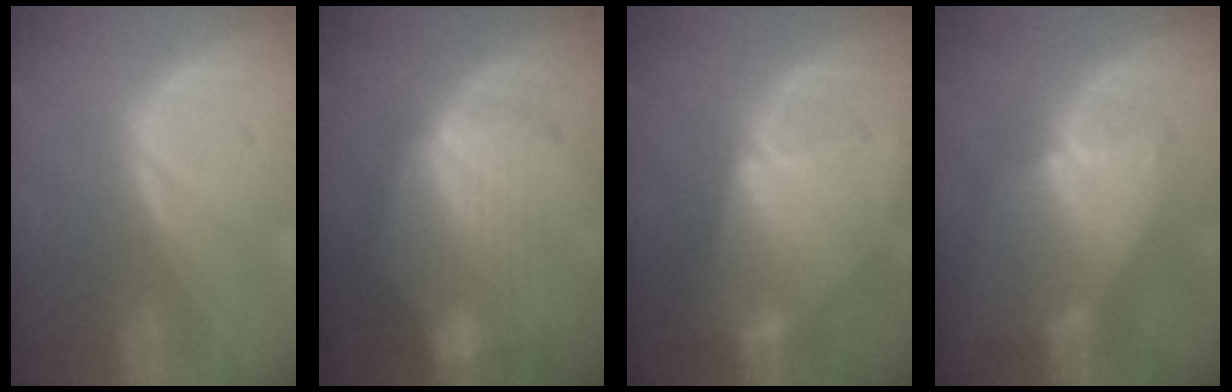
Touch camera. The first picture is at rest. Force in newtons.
{"total": 8.9, "press": 8.2, "slide": 3.4}
{"total": 7.1, "press": 7.1, "slide": 0.1}
{"total": 6.1, "press": 6.1, "slide": 0.5}